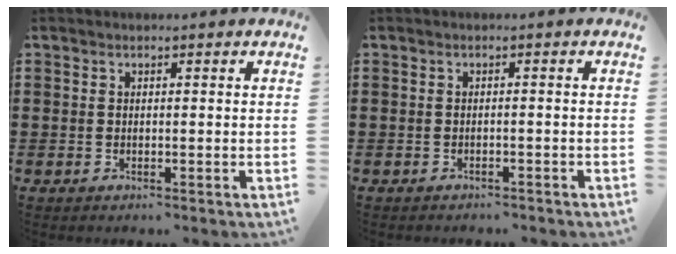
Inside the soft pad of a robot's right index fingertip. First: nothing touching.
{"total": 0.7, "force": [-0.6, 0.0, 0.2], "torque": [-0.006, -0.002, -0.012]}